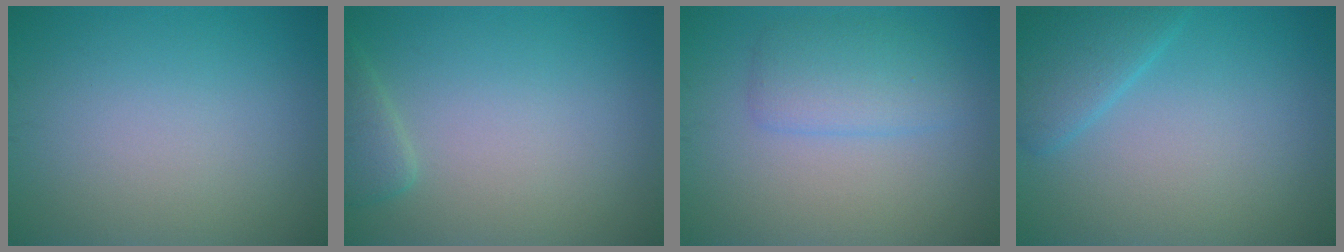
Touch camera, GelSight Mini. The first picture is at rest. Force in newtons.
{"total": 1.9, "press": 1.8, "slide": 0.2}
{"total": 3.1, "press": 3.0, "slide": 0.1}
{"total": 3.0, "press": 3.0, "slide": 0.2}